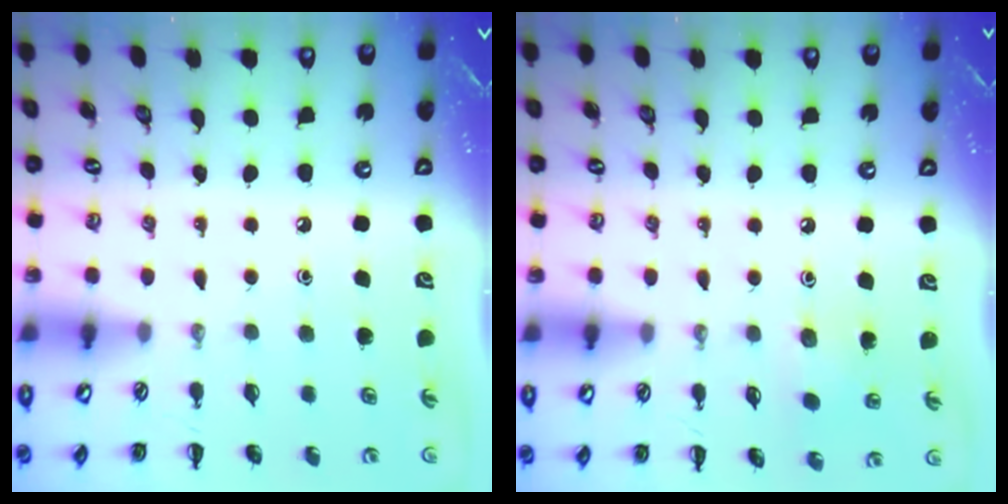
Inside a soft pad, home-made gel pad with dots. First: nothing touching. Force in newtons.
{"total": 4.3, "press": 4.1, "slide": 1.3}